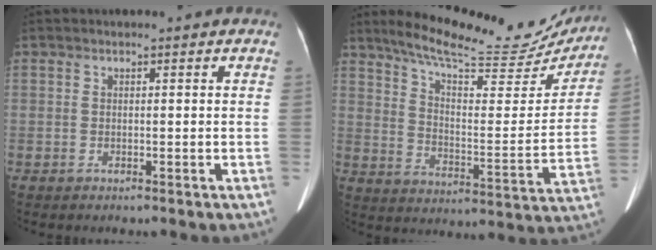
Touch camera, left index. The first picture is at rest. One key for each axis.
{"total": 22.8, "fx": 20.2, "fy": 4.7, "fz": 9.4, "tx": -0.139, "ty": -0.020, "tz": 0.273}